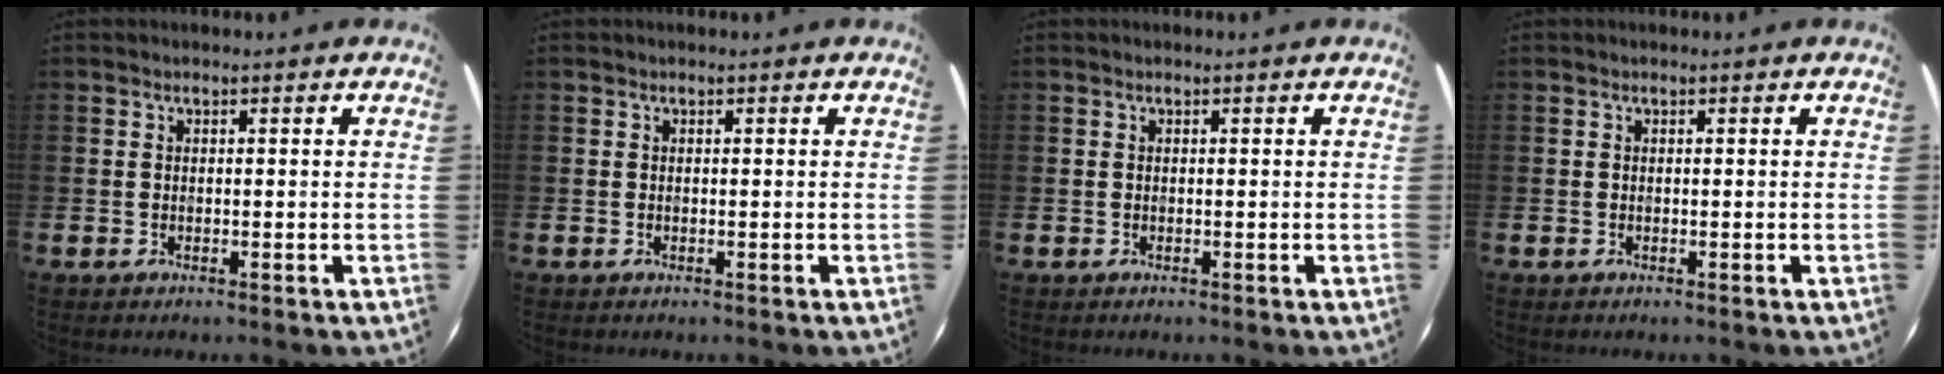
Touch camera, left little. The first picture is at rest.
{"total": 0.0}
{"total": 0.0}
{"total": 0.0}